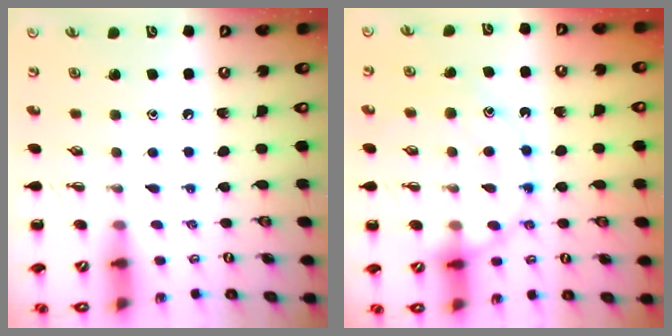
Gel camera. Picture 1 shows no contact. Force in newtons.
{"total": 14.7, "press": 14.6, "slide": 2.2}